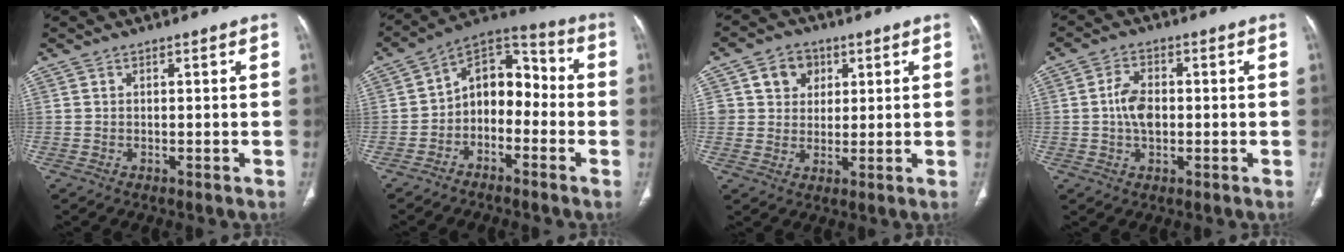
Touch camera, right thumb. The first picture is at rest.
{"total": 11.3, "force": [-2.8, 7.9, 7.6], "torque": [-0.081, 0.063, -0.065]}
{"total": 6.7, "force": [2.5, 5.8, 2.3], "torque": [-0.003, -0.004, 0.039]}
{"total": 5.5, "force": [-0.2, 3.4, 4.3], "torque": [-0.076, 0.008, -0.008]}